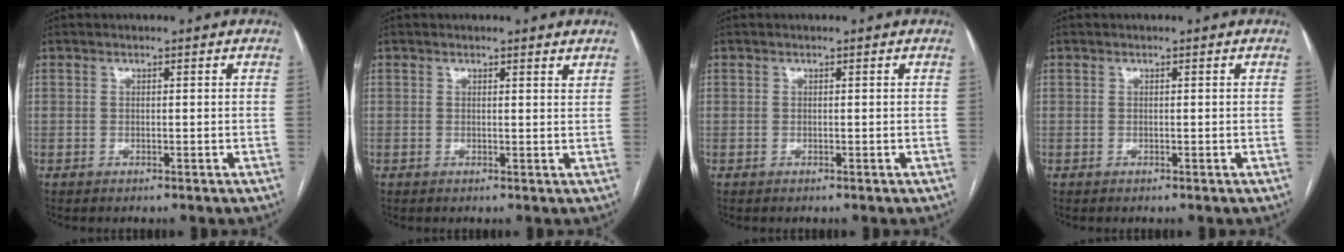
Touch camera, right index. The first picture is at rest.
{"total": 1.7, "force": [1.6, 0.2, 0.5], "torque": [-0.010, -0.006, 0.012]}
{"total": 0.0}
{"total": 0.0}